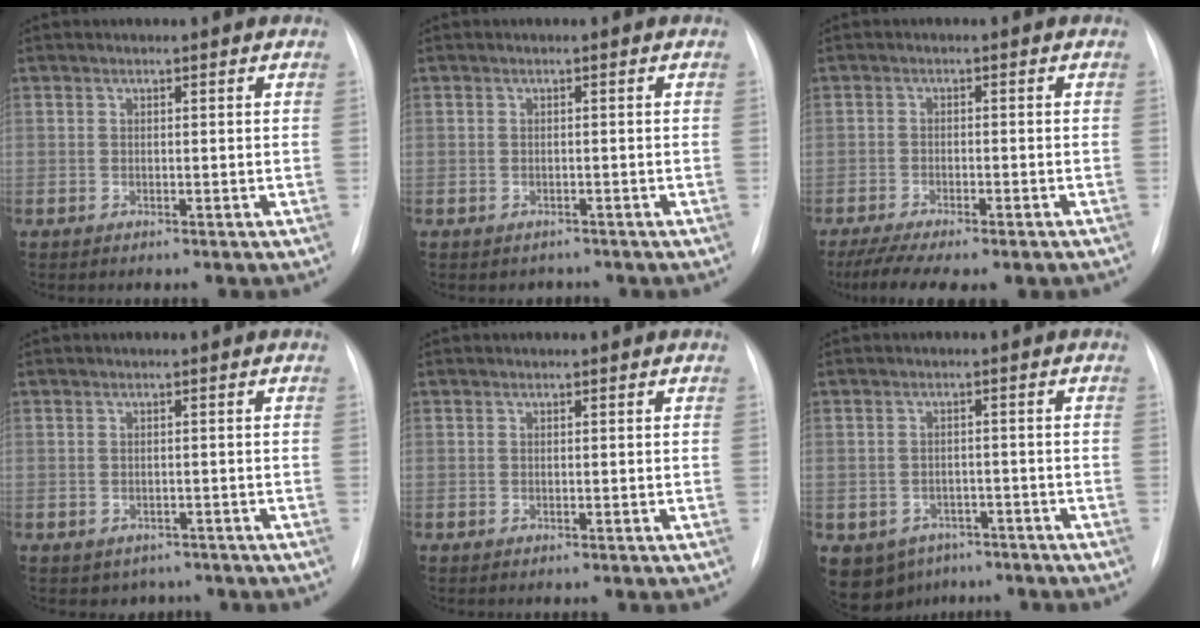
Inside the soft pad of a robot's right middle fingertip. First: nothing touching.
{"total": 1.6, "force": [-1.2, 1.0, -0.2], "torque": [-0.005, 0.005, -0.017]}
{"total": 11.1, "force": [-8.7, 3.0, 6.2], "torque": [-0.099, -0.005, -0.126]}
{"total": 3.1, "force": [-2.2, 2.1, 0.4], "torque": [-0.003, 0.009, -0.026]}
{"total": 0.0}
{"total": 8.6, "force": [-5.3, 6.4, 2.1], "torque": [-0.044, 0.007, -0.066]}